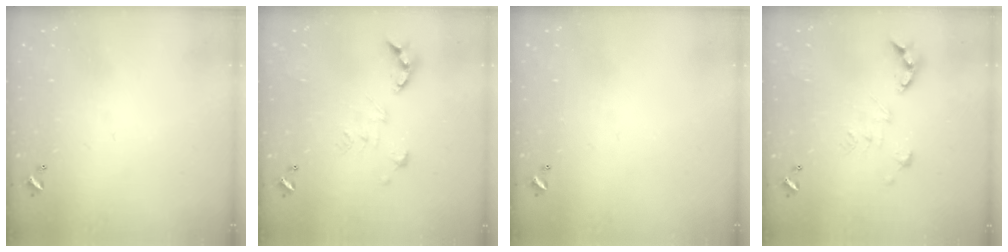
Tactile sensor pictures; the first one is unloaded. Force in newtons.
{"total": 2.7, "press": 2.2, "slide": 1.5}
{"total": 0.0}
{"total": 2.7, "press": 2.2, "slide": 1.5}